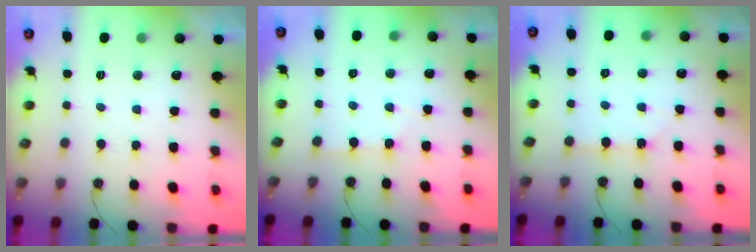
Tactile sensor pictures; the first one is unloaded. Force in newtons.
{"total": 3.1, "press": 3.1, "slide": 0.5}
{"total": 4.0, "press": 3.9, "slide": 0.3}